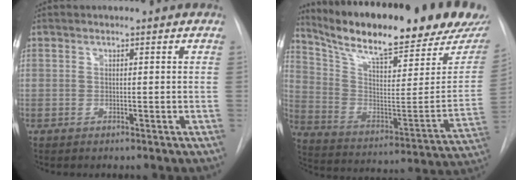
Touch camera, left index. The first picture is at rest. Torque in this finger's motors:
{"motor_torque": [0.38, -0.92, 0.64, 0.18]}